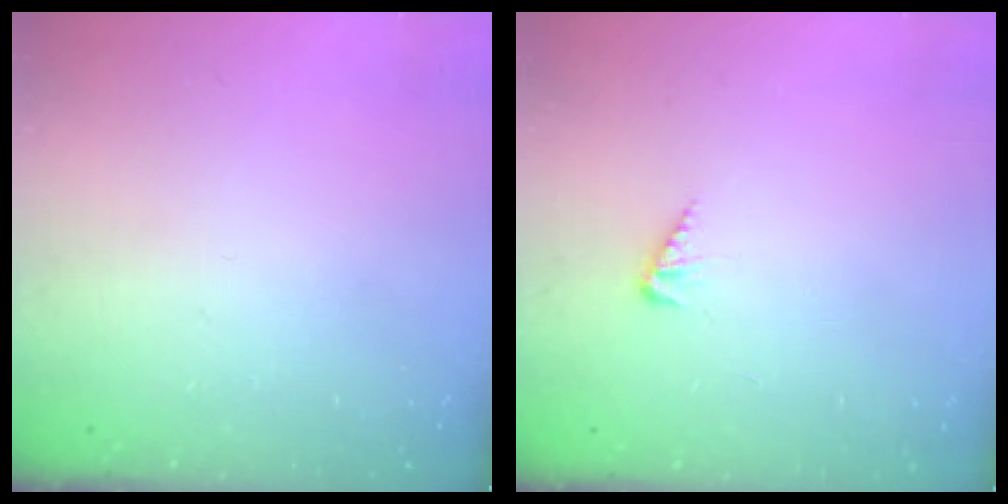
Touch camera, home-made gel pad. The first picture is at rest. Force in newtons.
{"total": 2.5, "press": 2.5, "slide": 0.4}